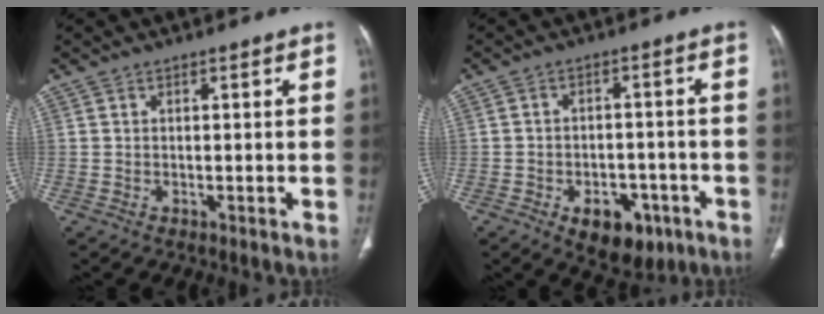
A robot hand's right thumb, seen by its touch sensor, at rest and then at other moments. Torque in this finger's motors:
{"motor_torque": [0.94, 1.20, -0.01, 0.10, 0.27]}